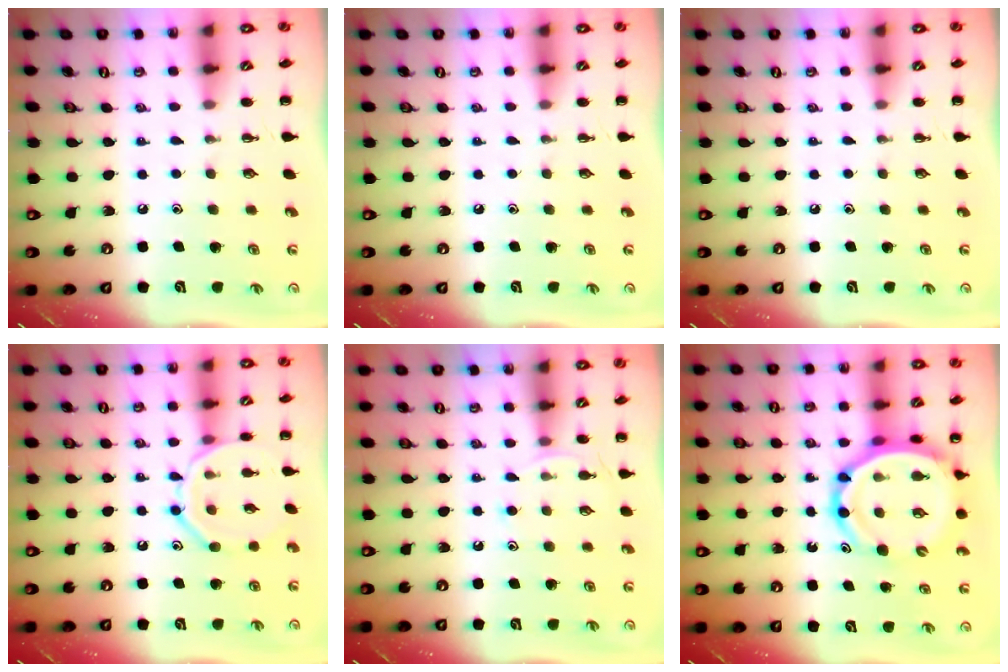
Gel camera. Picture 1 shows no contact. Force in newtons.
{"total": 0.0}
{"total": 0.0}
{"total": 10.9, "press": 10.9, "slide": 0.1}
{"total": 5.7, "press": 5.4, "slide": 1.8}
{"total": 13.7, "press": 13.1, "slide": 4.0}